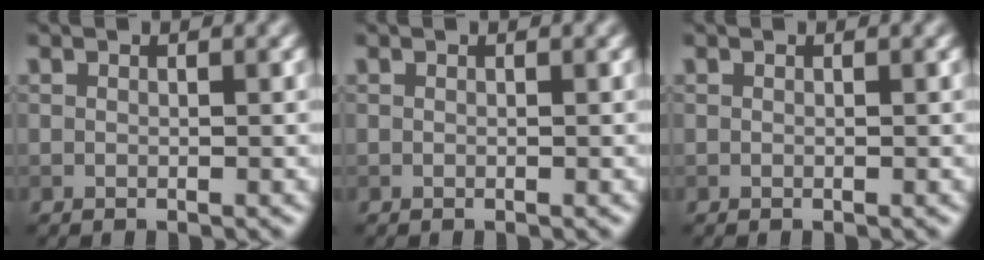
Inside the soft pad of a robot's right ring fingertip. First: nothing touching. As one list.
[{"total": 0.0}, {"total": 0.0}]